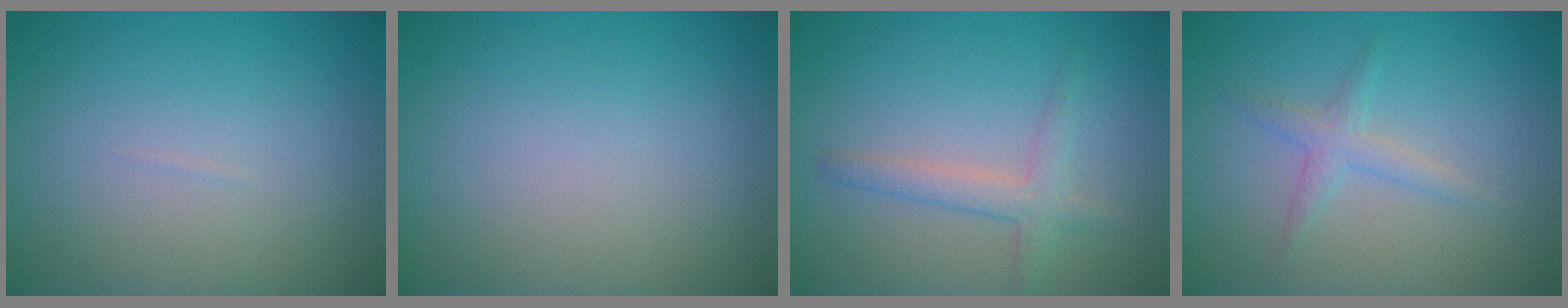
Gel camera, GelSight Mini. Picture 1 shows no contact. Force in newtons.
{"total": 0.0}
{"total": 1.7, "press": 1.7, "slide": 0.2}
{"total": 1.8, "press": 1.8, "slide": 0.1}